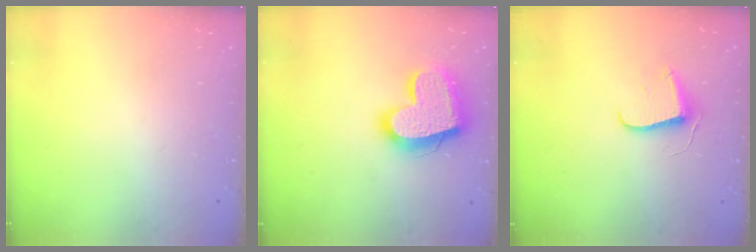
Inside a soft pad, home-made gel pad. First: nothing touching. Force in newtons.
{"total": 20.5, "press": 20.4, "slide": 1.7}
{"total": 7.1, "press": 7.1, "slide": 0.5}